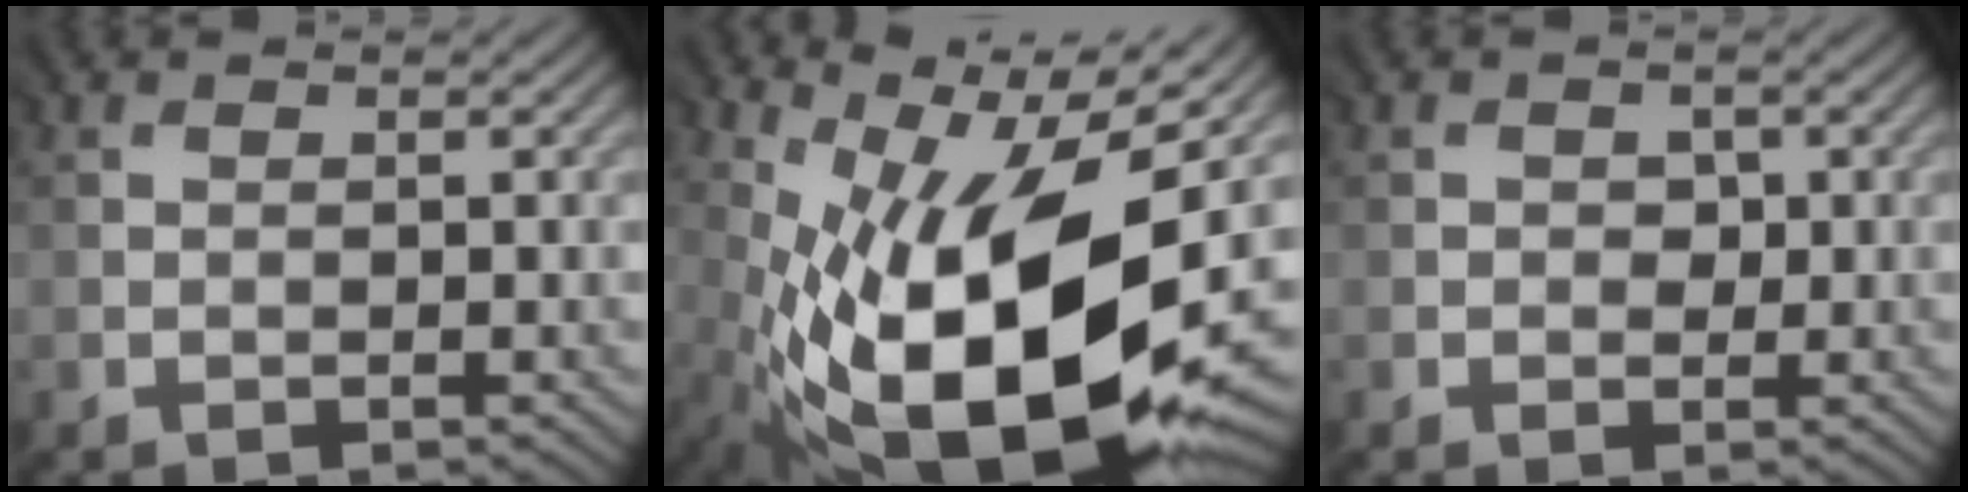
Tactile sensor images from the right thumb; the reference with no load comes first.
{"total": 19.6, "force": [-3.1, 8.5, 17.4], "torque": [-0.312, -0.016, -0.045]}
{"total": 1.6, "force": [0.0, 1.4, 0.8], "torque": [-0.008, -0.004, -0.001]}